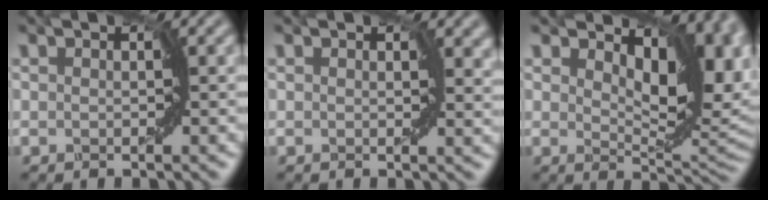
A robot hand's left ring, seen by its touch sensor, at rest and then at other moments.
{"total": 2.5, "force": [0.8, 1.6, 1.7], "torque": [-0.015, 0.002, 0.005]}
{"total": 11.7, "force": [2.6, 6.2, 9.6], "torque": [-0.116, -0.004, 0.045]}